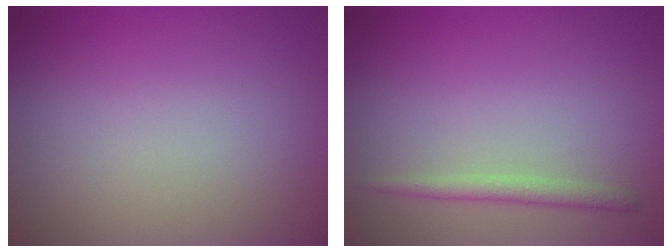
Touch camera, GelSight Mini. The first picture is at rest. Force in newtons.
{"total": 1.6, "press": 1.6, "slide": 0.0}